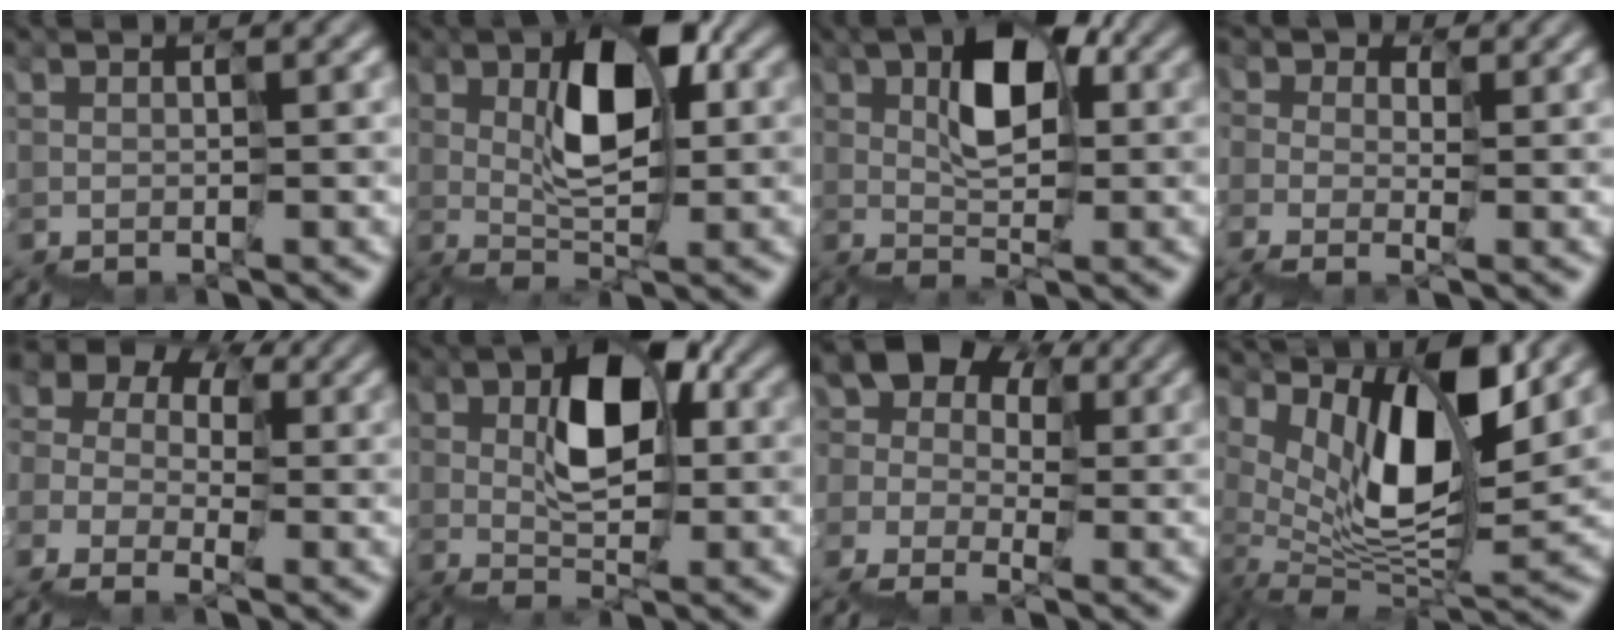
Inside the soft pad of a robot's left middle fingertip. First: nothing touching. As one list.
[{"total": 6.0, "force": [2.1, 2.6, 5.0], "torque": [-0.092, 0.023, 0.033]}, {"total": 5.6, "force": [2.3, 2.6, 4.4], "torque": [-0.077, 0.032, 0.032]}, {"total": 2.0, "force": [0.9, 1.7, 0.1], "torque": [-0.003, 0.011, 0.006]}, {"total": 7.5, "force": [0.7, 6.5, 3.8], "torque": [-0.054, 0.030, -0.020]}, {"total": 5.9, "force": [1.9, 3.0, 4.7], "torque": [-0.084, 0.026, 0.029]}, {"total": 7.0, "force": [1.3, 5.9, 3.5], "torque": [-0.042, 0.032, 0.003]}, {"total": 9.1, "force": [4.9, 3.1, 7.1], "torque": [-0.139, 0.011, 0.093]}]